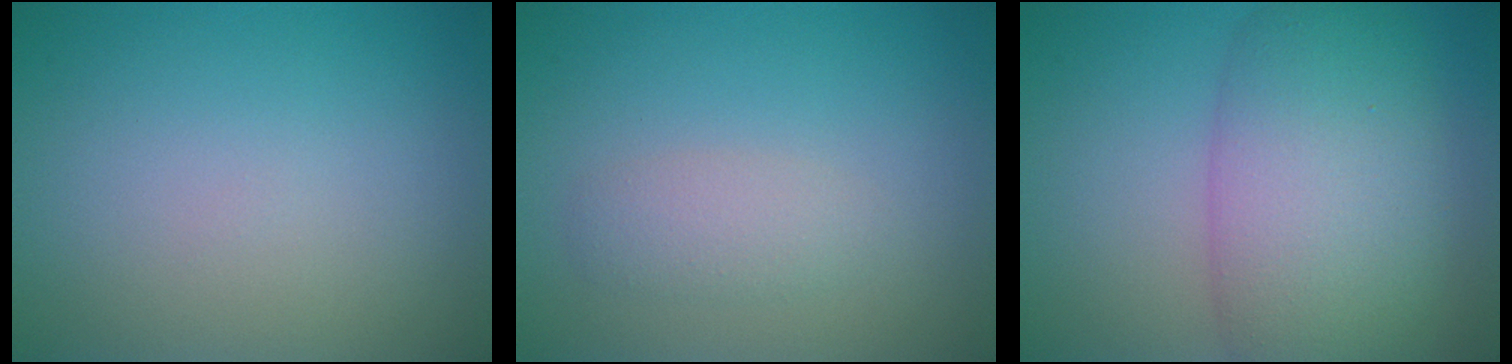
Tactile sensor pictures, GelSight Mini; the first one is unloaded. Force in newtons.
{"total": 1.9, "press": 1.9, "slide": 0.1}
{"total": 8.7, "press": 8.7, "slide": 0.5}